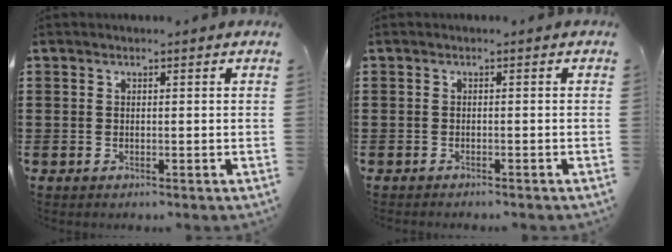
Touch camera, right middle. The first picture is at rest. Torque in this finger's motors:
{"motor_torque": [0.67, -0.69, 0.21, 0.05]}